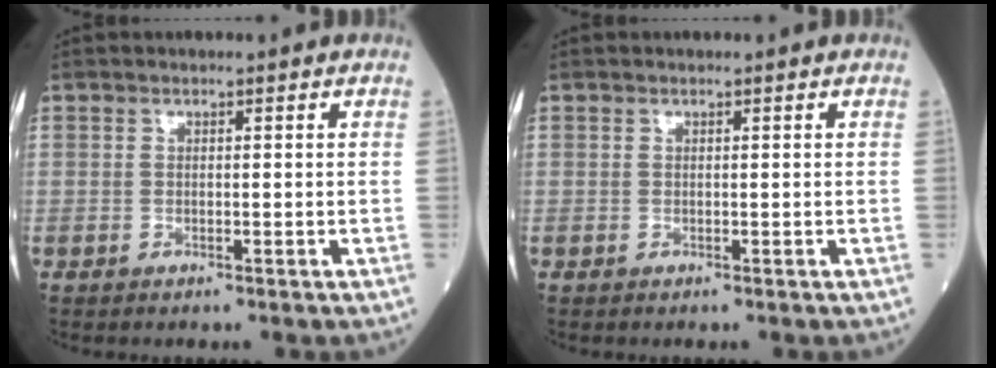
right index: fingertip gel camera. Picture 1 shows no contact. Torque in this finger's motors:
{"motor_torque": [0.00, 0.00, 0.00, -0.01]}